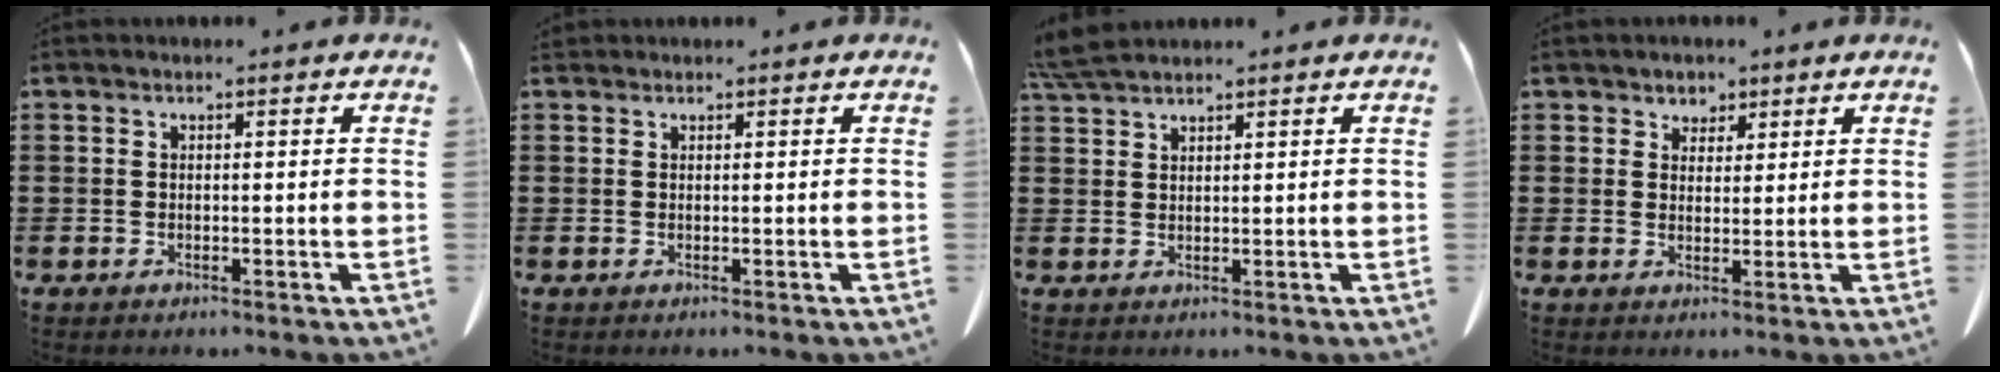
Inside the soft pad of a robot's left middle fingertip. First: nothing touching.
{"total": 0.5, "force": [0.5, 0.1, 0.1], "torque": [-0.004, -0.001, 0.011]}
{"total": 3.9, "force": [3.4, 0.4, 1.7], "torque": [-0.045, -0.004, 0.067]}
{"total": 2.6, "force": [2.1, 1.6, 0.0], "torque": [-0.003, 0.002, 0.039]}